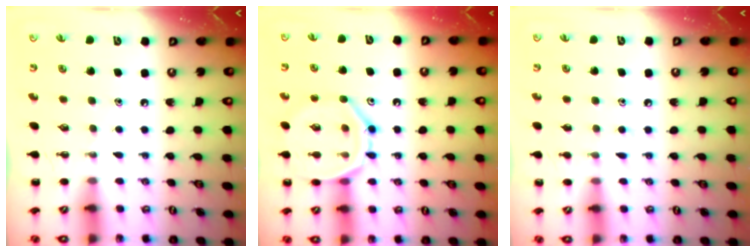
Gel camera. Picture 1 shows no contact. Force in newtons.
{"total": 12.4, "press": 12.3, "slide": 1.1}
{"total": 5.5, "press": 5.2, "slide": 1.8}